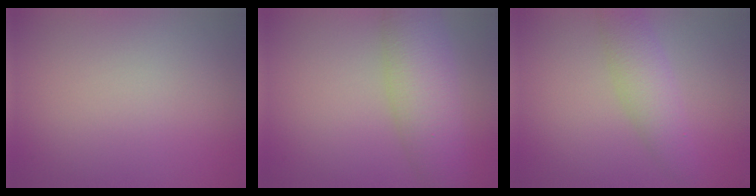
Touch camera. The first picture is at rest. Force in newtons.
{"total": 6.3, "press": 6.3, "slide": 0.2}
{"total": 3.5, "press": 3.5, "slide": 0.1}